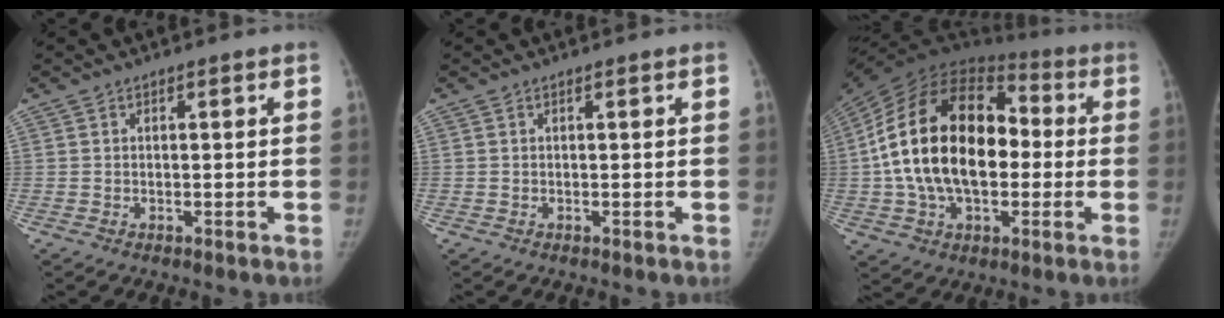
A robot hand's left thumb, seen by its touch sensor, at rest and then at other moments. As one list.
[{"total": 0.0}, {"total": 26.3, "force": [-0.3, 16.4, 20.5], "torque": [-0.367, 0.033, -0.008]}]